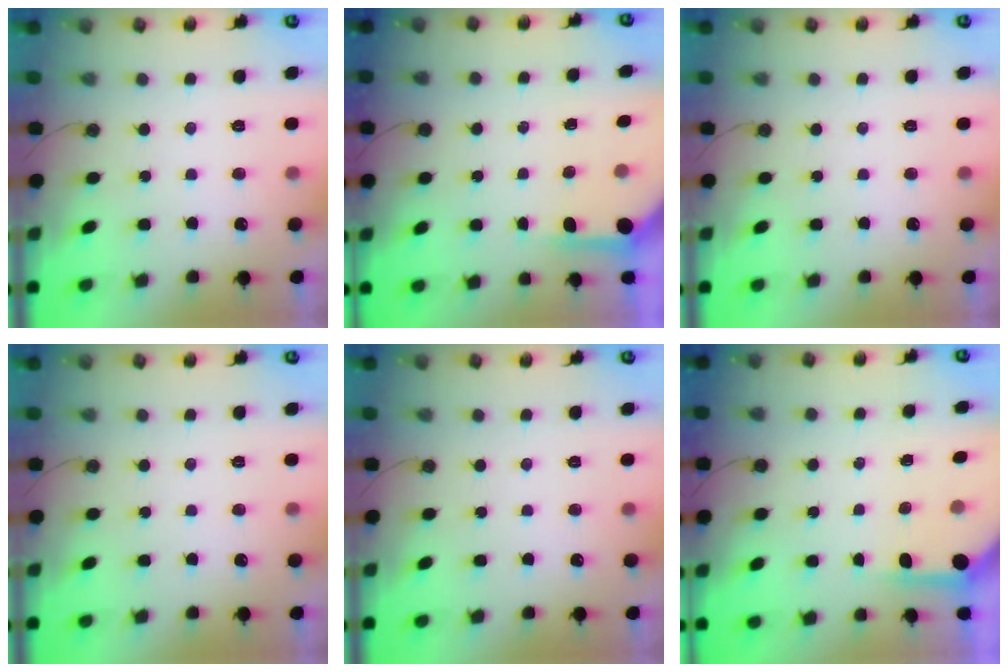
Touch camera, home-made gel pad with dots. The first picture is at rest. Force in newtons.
{"total": 3.8, "press": 3.8, "slide": 0.3}
{"total": 0.0}
{"total": 0.0}
{"total": 0.0}
{"total": 3.9, "press": 3.9, "slide": 0.3}